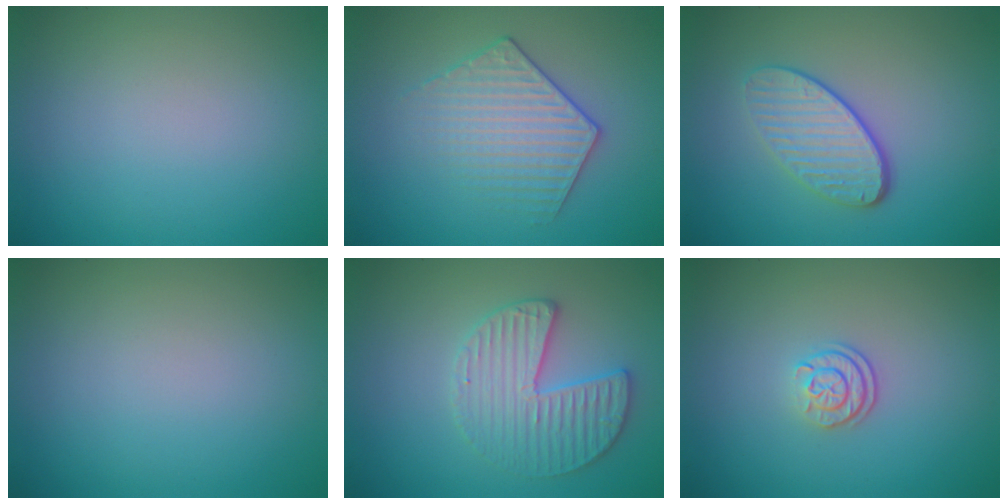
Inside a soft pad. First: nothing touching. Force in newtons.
{"total": 3.4, "press": 3.2, "slide": 1.2}
{"total": 3.8, "press": 3.0, "slide": 2.4}
{"total": 0.0}
{"total": 3.6, "press": 3.6, "slide": 0.1}
{"total": 2.2, "press": 1.7, "slide": 1.4}